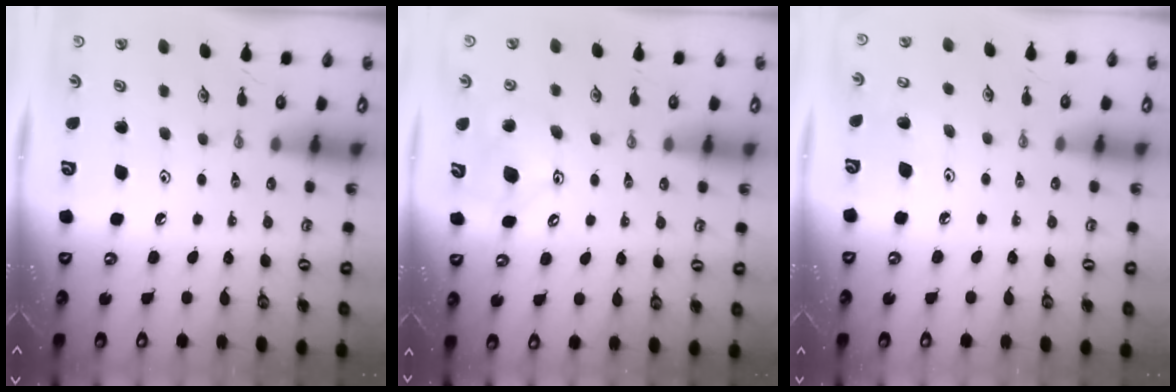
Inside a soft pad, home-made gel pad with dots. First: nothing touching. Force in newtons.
{"total": 9.6, "press": 9.3, "slide": 2.5}
{"total": 6.4, "press": 6.4, "slide": 0.5}